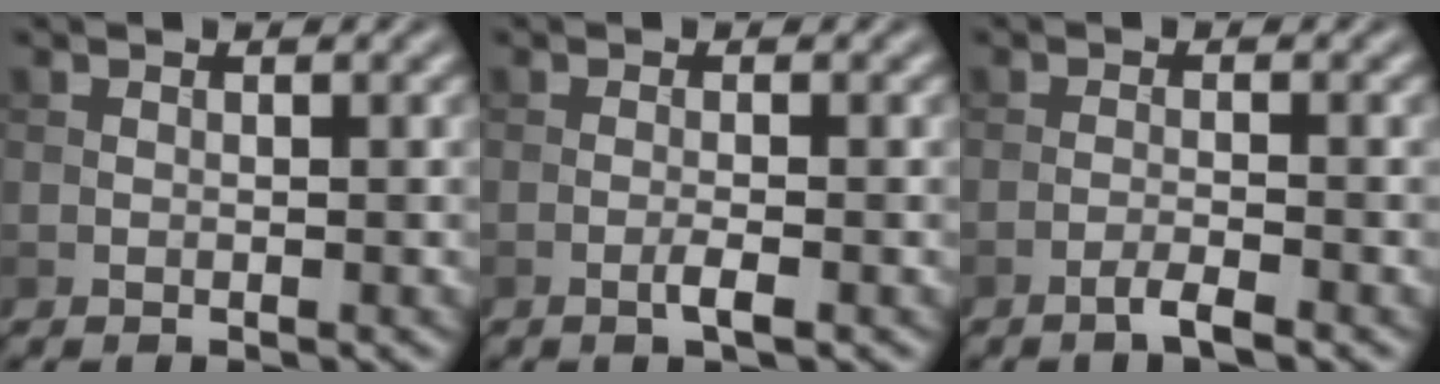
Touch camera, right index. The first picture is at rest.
{"total": 1.6, "force": [-0.6, 0.2, 1.4], "torque": [-0.023, 0.002, -0.016]}
{"total": 1.8, "force": [-1.2, 0.2, 1.3], "torque": [-0.020, 0.006, -0.030]}